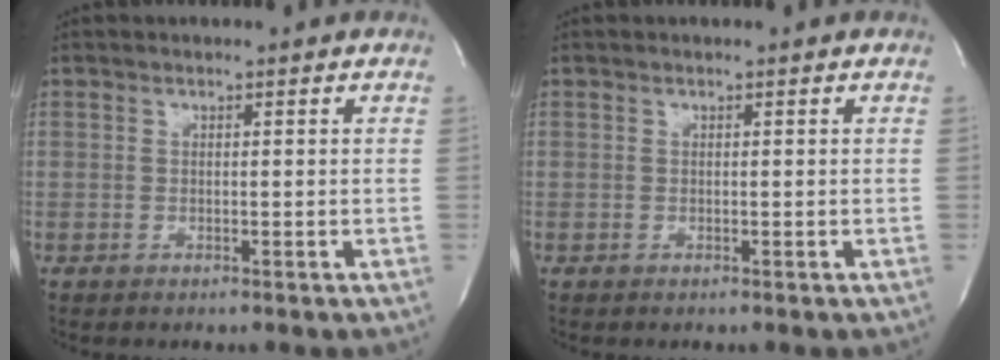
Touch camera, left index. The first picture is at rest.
{"total": 0.0}